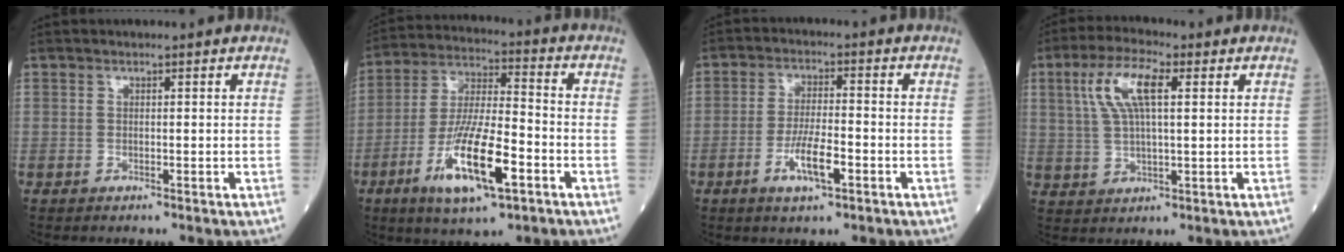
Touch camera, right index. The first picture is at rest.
{"total": 14.5, "force": [-6.0, 3.0, 12.9], "torque": [-0.251, -0.015, -0.105]}
{"total": 6.2, "force": [-2.6, 1.3, 5.5], "torque": [-0.106, -0.004, -0.047]}
{"total": 8.7, "force": [2.9, 2.4, 7.9], "torque": [-0.168, 0.017, 0.058]}